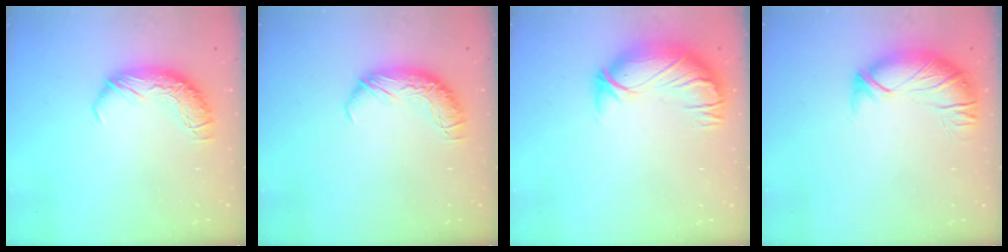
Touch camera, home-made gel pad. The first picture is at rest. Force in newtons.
{"total": 0.0}
{"total": 2.9, "press": 0.4, "slide": 2.9}
{"total": 3.0, "press": 1.5, "slide": 2.6}